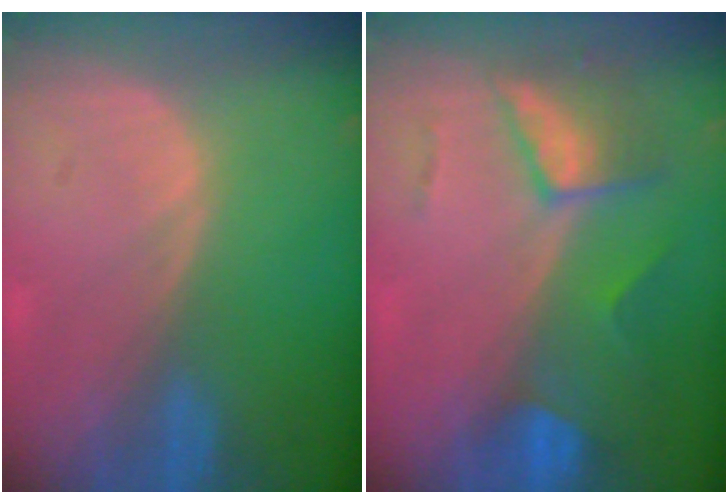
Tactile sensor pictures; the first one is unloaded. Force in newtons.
{"total": 7.4, "press": 6.6, "slide": 3.5}